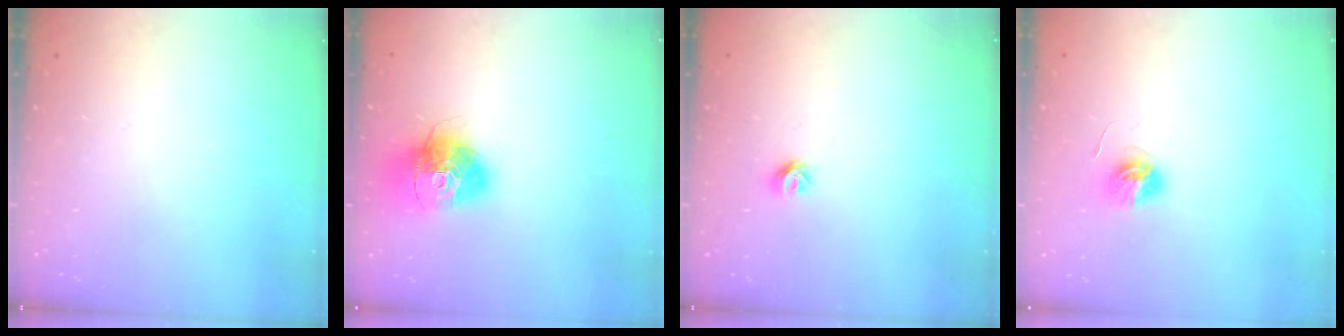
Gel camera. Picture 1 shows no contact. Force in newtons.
{"total": 16.1, "press": 16.0, "slide": 1.5}
{"total": 5.4, "press": 5.3, "slide": 0.9}
{"total": 5.6, "press": 5.6, "slide": 0.6}